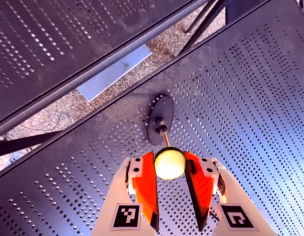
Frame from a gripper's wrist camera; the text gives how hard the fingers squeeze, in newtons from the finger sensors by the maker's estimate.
{"total": 9.6, "left": 9.9, "right": 9.3}